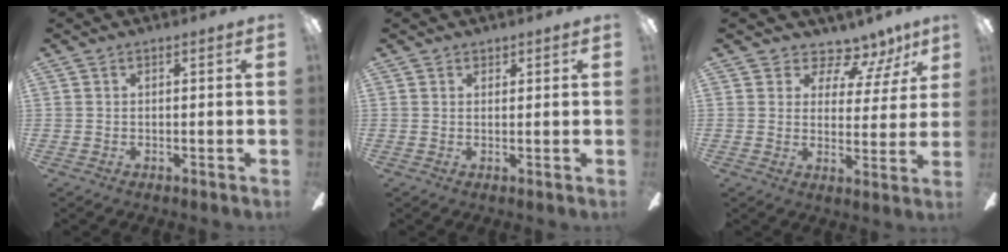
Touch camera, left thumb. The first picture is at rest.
{"total": 1.1, "force": [1.0, 0.5, 0.0], "torque": [0.000, -0.002, 0.019]}
{"total": 9.0, "force": [7.1, 4.4, 3.4], "torque": [-0.051, -0.054, 0.127]}